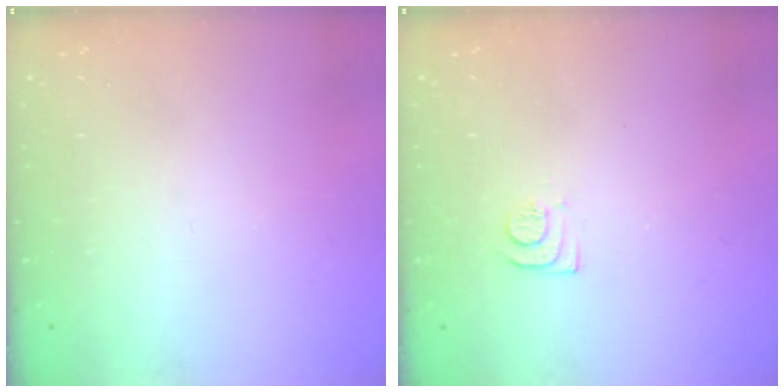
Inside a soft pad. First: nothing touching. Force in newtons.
{"total": 8.2, "press": 8.2, "slide": 0.9}